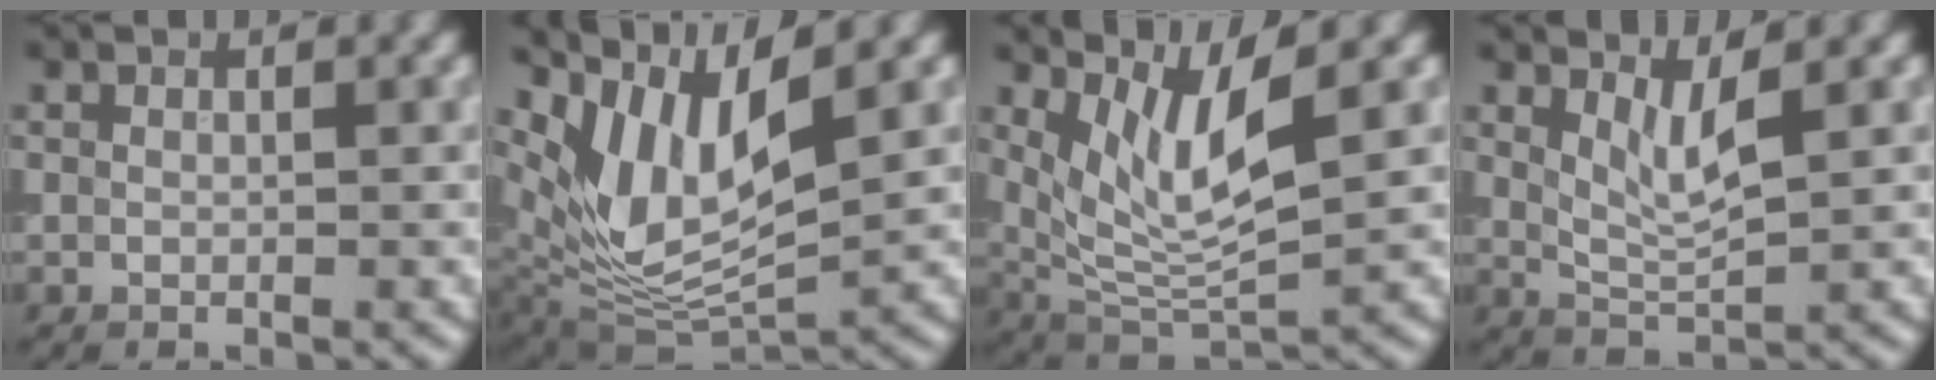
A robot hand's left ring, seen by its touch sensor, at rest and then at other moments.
{"total": 7.9, "force": [3.8, 3.3, 6.1], "torque": [-0.134, -0.009, 0.079]}
{"total": 5.8, "force": [2.4, 1.7, 5.0], "torque": [-0.109, -0.016, 0.056]}
{"total": 2.8, "force": [1.3, 0.7, 2.3], "torque": [-0.049, -0.011, 0.031]}